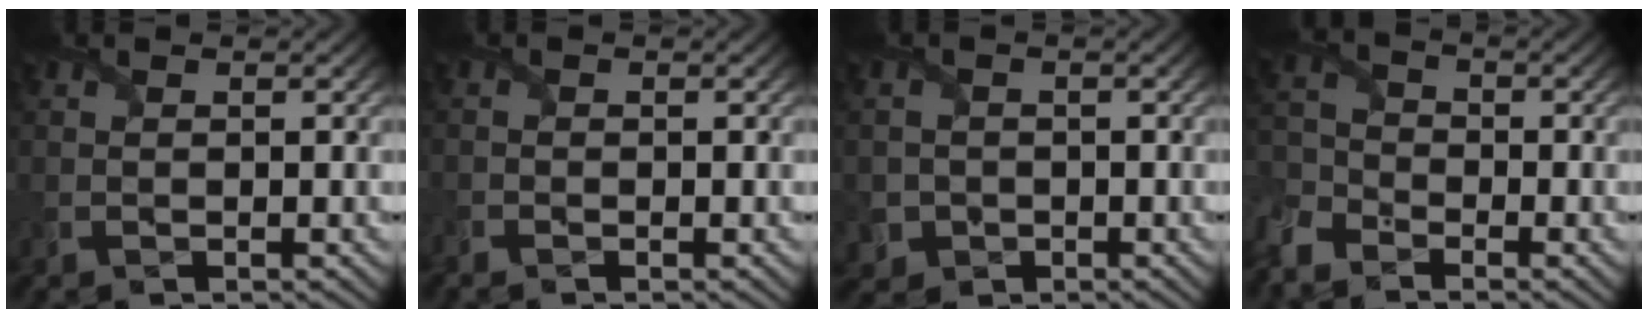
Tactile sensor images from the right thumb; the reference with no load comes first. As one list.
[{"total": 1.5, "force": [-1.4, 0.5, 0.2], "torque": [-0.009, -0.010, -0.035]}, {"total": 3.0, "force": [-0.9, 2.8, 0.5], "torque": [-0.011, -0.011, -0.023]}, {"total": 6.5, "force": [-5.0, 3.4, 2.4], "torque": [-0.078, -0.021, -0.119]}]